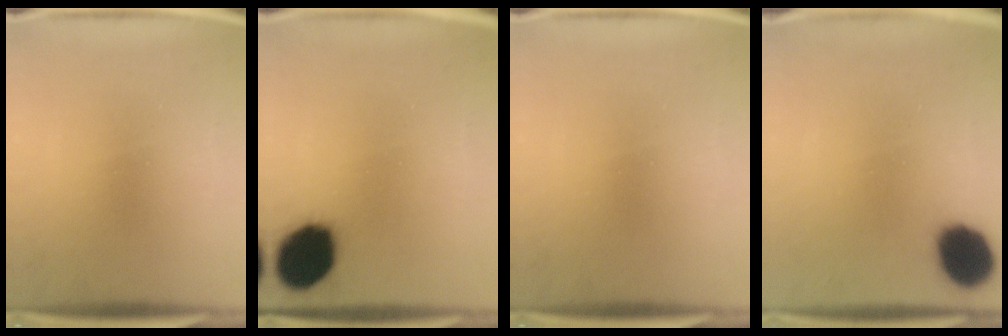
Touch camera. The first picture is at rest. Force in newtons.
{"total": 15.5}
{"total": 0.0}
{"total": 14.8}